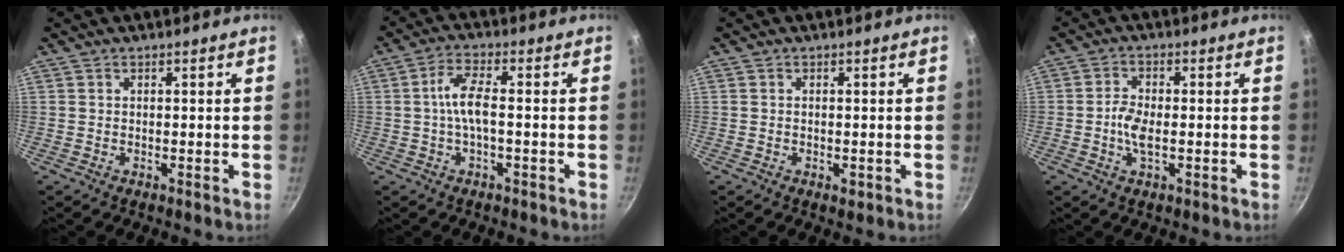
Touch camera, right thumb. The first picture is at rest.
{"total": 5.5, "force": [-0.7, 1.9, 5.1], "torque": [-0.113, 0.020, -0.019]}
{"total": 1.1, "force": [-0.3, 0.7, 0.8], "torque": [-0.011, -0.001, -0.005]}
{"total": 4.7, "force": [-0.8, 2.1, 4.1], "torque": [-0.088, 0.006, -0.022]}